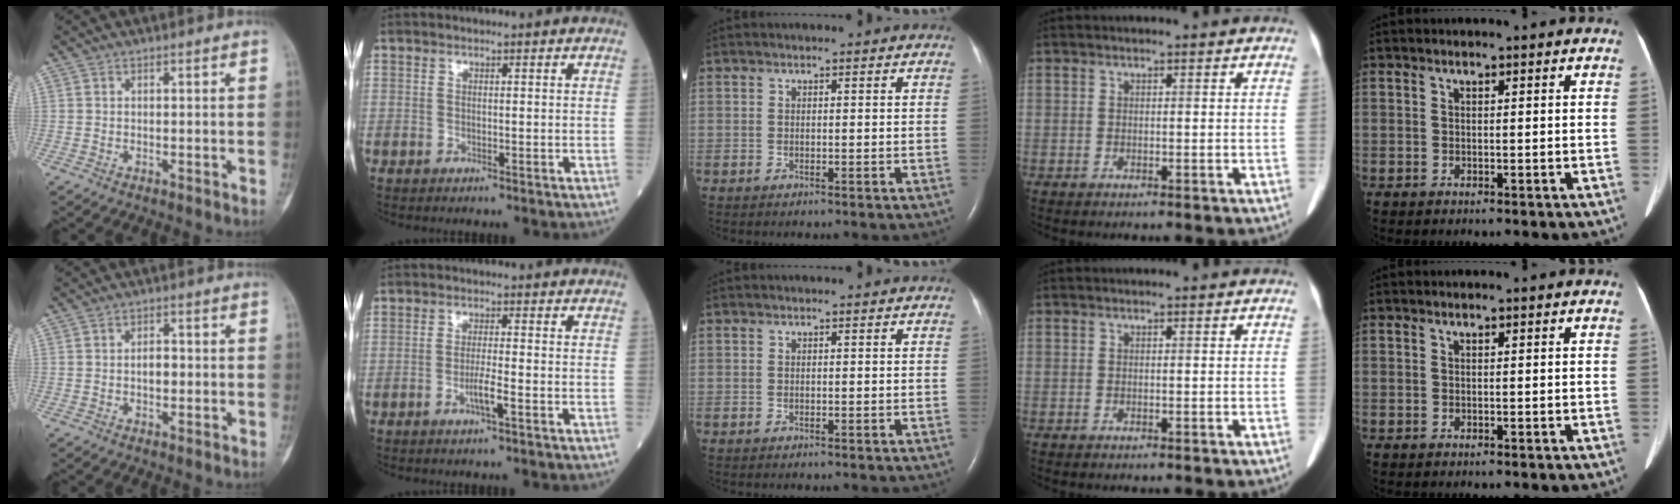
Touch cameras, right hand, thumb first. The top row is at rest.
{"thumb": {"total": 2.6, "force": [-0.3, 1.7, 2.0], "torque": [-0.023, 0.006, -0.007]}, "index": {"total": 3.0, "force": [-1.3, -0.2, 2.7], "torque": [-0.052, -0.003, -0.027]}}